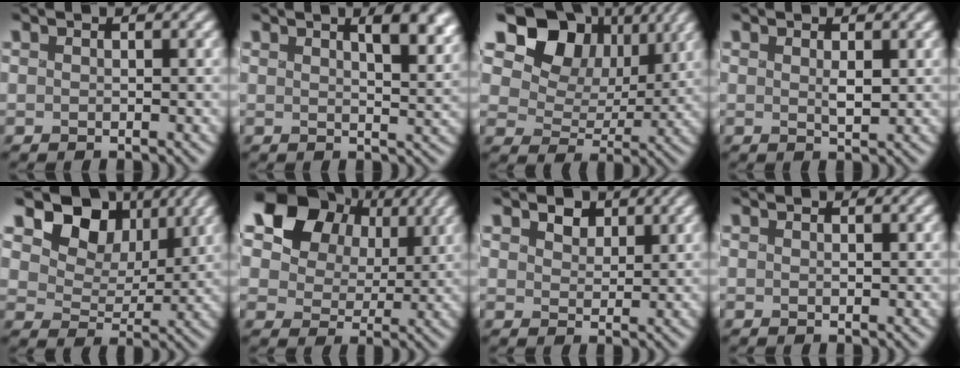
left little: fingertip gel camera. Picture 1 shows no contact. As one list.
[{"total": 4.5, "force": [2.5, 1.7, 3.4], "torque": [-0.050, -0.001, 0.034]}, {"total": 10.6, "force": [4.5, 7.4, 6.0], "torque": [-0.115, 0.006, 0.070]}, {"total": 1.0, "force": [0.1, 0.4, 1.0], "torque": [-0.021, -0.005, 0.003]}, {"total": 8.3, "force": [4.1, 5.5, 4.7], "torque": [-0.087, -0.003, 0.060]}, {"total": 14.2, "force": [6.1, 10.6, 7.3], "torque": [-0.160, 0.043, 0.108]}, {"total": 2.6, "force": [1.4, 1.8, 1.3], "torque": [-0.044, -0.006, 0.017]}, {"total": 0.0}]